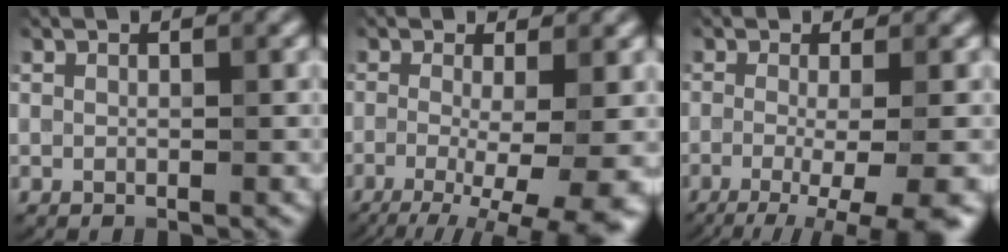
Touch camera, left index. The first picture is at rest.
{"total": 10.2, "force": [-2.7, 3.7, 9.1], "torque": [-0.122, -0.017, -0.034]}
{"total": 8.8, "force": [-3.0, 3.0, 7.7], "torque": [-0.079, -0.005, -0.042]}